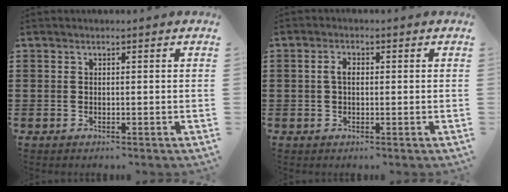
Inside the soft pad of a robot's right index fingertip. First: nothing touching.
{"total": 2.2, "force": [0.1, 1.2, 1.8], "torque": [-0.038, 0.006, 0.001]}